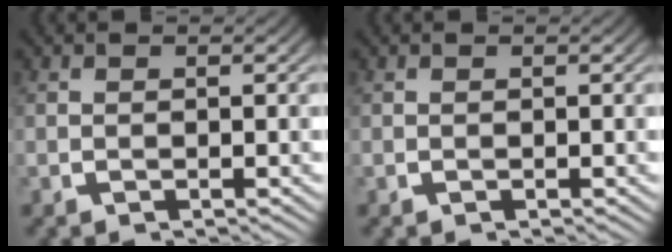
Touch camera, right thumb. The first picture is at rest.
{"total": 0.0}